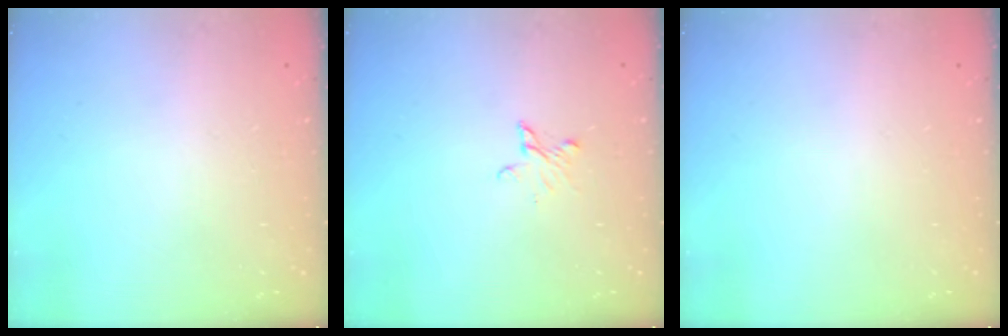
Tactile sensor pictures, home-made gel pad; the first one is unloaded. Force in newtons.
{"total": 4.0, "press": 4.0, "slide": 0.3}
{"total": 0.0}